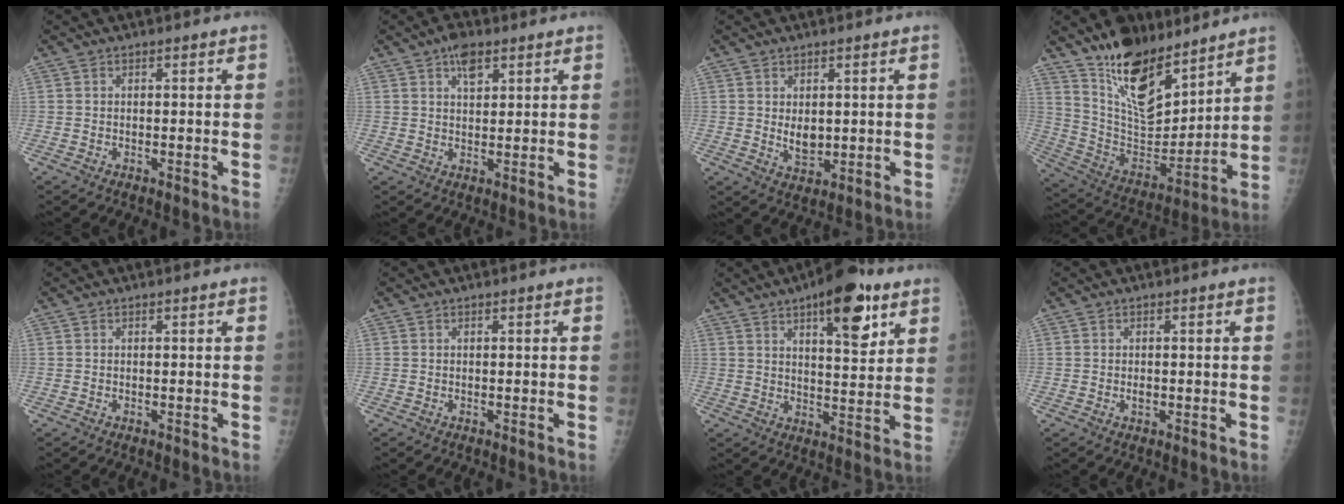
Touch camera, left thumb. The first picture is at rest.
{"total": 4.7, "force": [2.7, 2.3, 3.0], "torque": [-0.038, -0.007, 0.042]}
{"total": 4.4, "force": [0.7, 2.8, 3.3], "torque": [-0.039, -0.014, 0.021]}
{"total": 18.5, "force": [13.4, 7.9, 10.0], "torque": [-0.120, -0.092, 0.249]}
{"total": 0.0}
{"total": 0.0}
{"total": 13.8, "force": [7.4, 5.2, 10.4], "torque": [-0.116, -0.034, 0.105]}
{"total": 1.1, "force": [-0.1, 0.7, 0.9], "torque": [-0.010, -0.001, -0.001]}